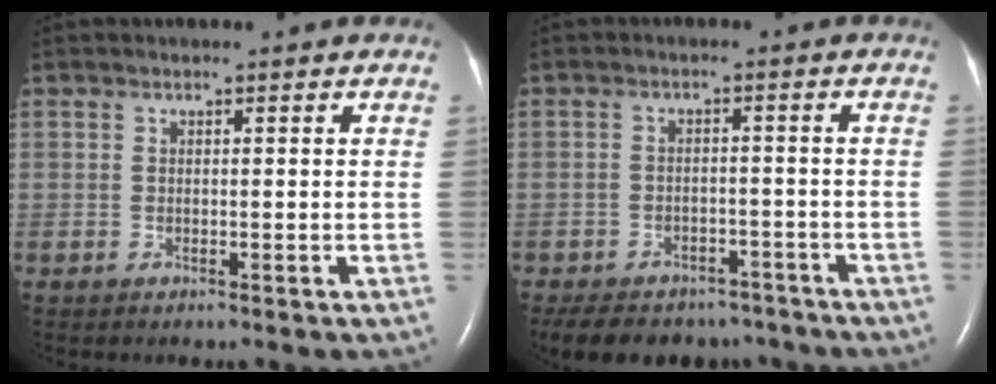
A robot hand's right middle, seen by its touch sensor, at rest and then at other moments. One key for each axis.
{"total": 14.1, "fx": -11.3, "fy": 7.1, "fz": 4.6, "tx": -0.097, "ty": 0.002, "tz": -0.141}